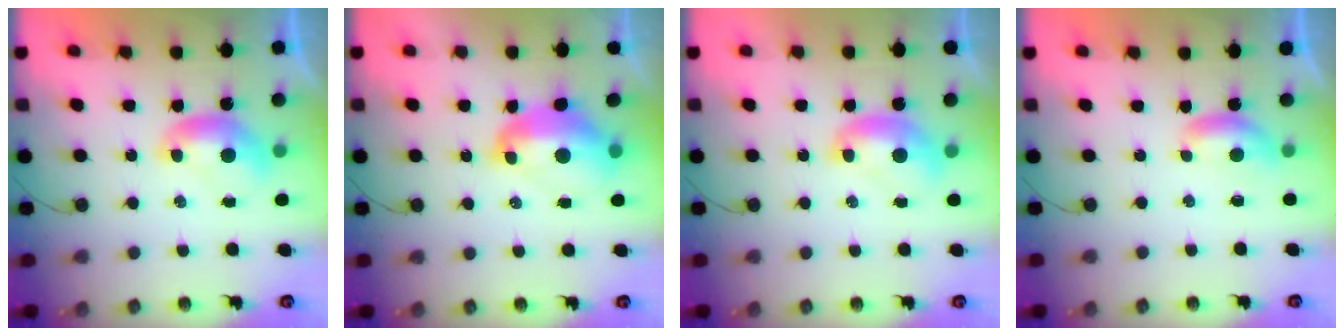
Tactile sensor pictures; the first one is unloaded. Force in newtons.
{"total": 6.6, "press": 6.5, "slide": 1.1}
{"total": 1.7, "press": 1.7, "slide": 0.1}
{"total": 2.1, "press": 2.0, "slide": 0.4}